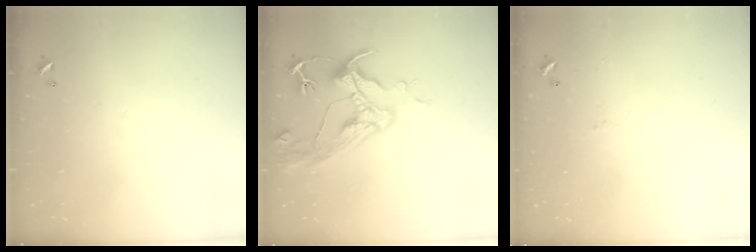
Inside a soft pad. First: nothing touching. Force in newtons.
{"total": 8.7, "press": 8.5, "slide": 1.4}
{"total": 1.9, "press": 1.8, "slide": 0.6}